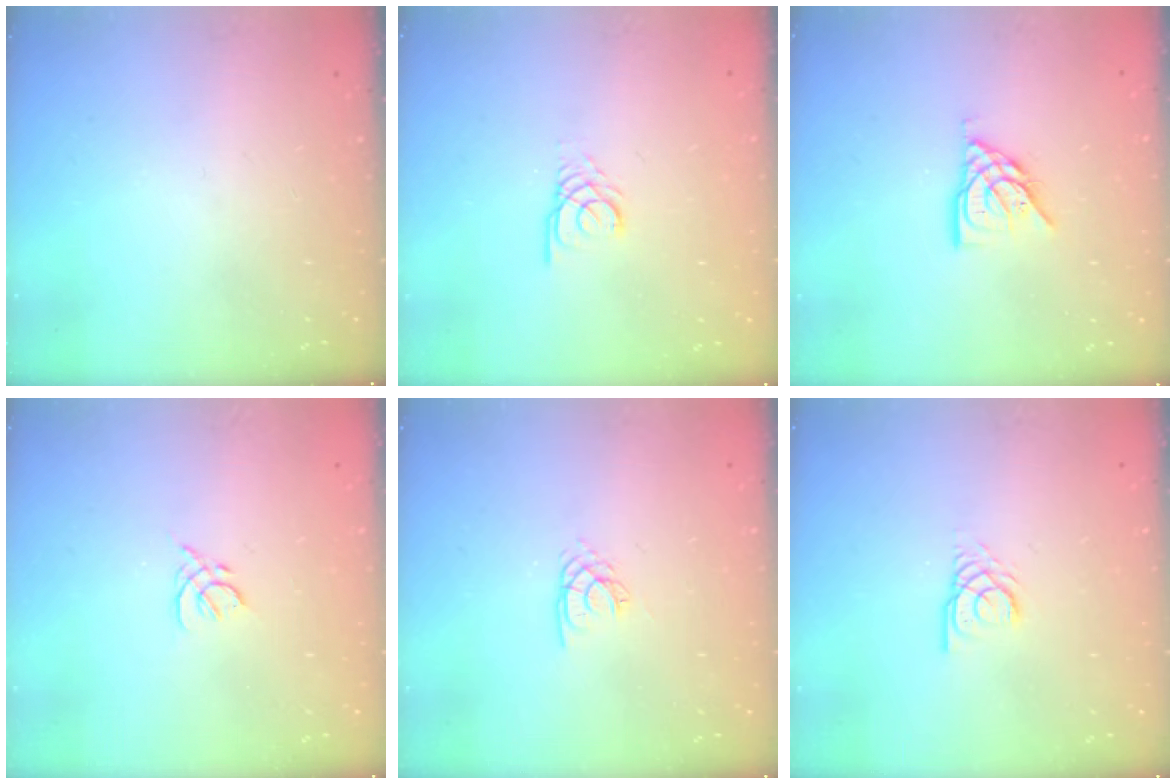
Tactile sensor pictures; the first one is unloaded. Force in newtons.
{"total": 2.7, "press": 2.7, "slide": 0.3}
{"total": 9.2, "press": 9.2, "slide": 0.4}
{"total": 2.0, "press": 1.9, "slide": 0.6}
{"total": 1.8, "press": 1.8, "slide": 0.2}
{"total": 2.9, "press": 2.9, "slide": 0.1}